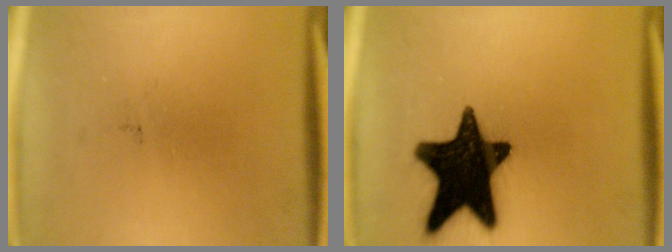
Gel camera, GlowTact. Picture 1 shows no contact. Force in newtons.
{"total": 18.9}